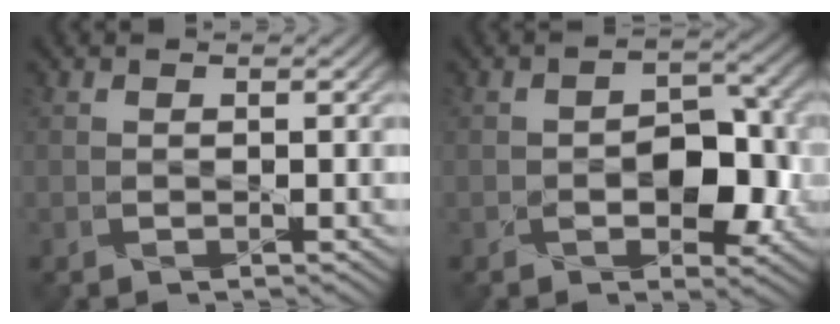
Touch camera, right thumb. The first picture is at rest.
{"total": 6.1, "force": [-1.8, 3.8, 4.5], "torque": [-0.058, -0.003, -0.029]}